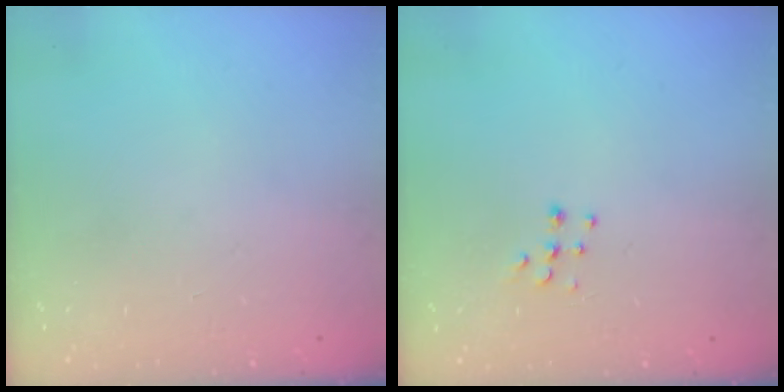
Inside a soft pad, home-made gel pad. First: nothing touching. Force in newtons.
{"total": 6.2, "press": 6.1, "slide": 0.7}